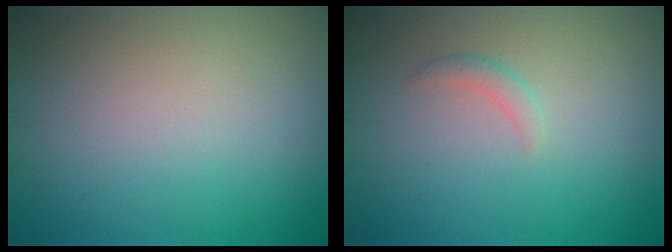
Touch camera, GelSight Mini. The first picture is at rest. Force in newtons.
{"total": 1.0, "press": 1.0, "slide": 0.0}